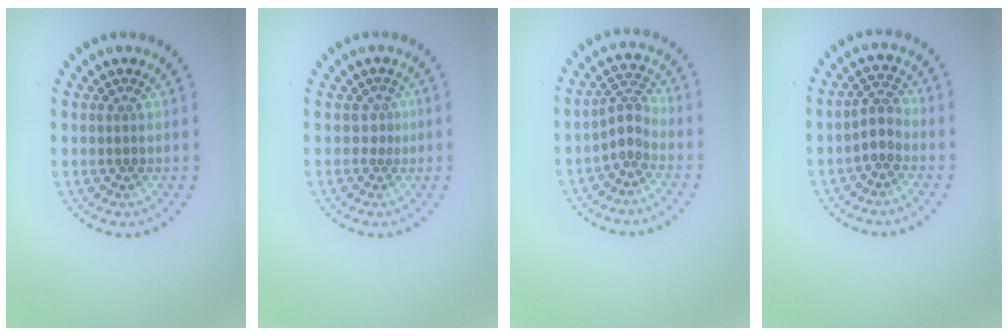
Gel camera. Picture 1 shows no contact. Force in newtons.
{"total": 0.6, "press": 0.1, "slide": 0.6}
{"total": 2.2, "press": 1.5, "slide": 1.6}
{"total": 1.8, "press": 1.5, "slide": 1.0}